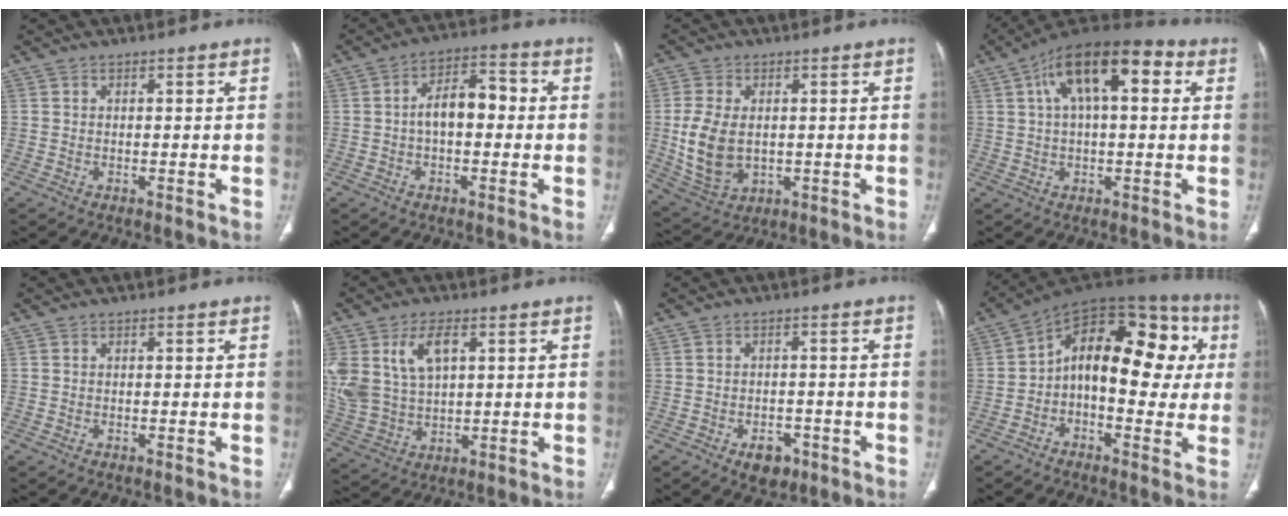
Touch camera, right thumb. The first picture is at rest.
{"total": 8.3, "force": [-0.3, 4.8, 6.8], "torque": [-0.098, 0.034, -0.013]}
{"total": 10.5, "force": [0.0, 7.0, 7.9], "torque": [-0.157, -0.008, 0.015]}
{"total": 16.6, "force": [5.3, 7.4, 13.8], "torque": [-0.208, 0.029, 0.077]}
{"total": 0.0}
{"total": 12.3, "force": [4.4, 7.3, 8.9], "torque": [-0.186, -0.007, 0.100]}
{"total": 3.5, "force": [-1.7, 2.4, 1.9], "torque": [-0.015, 0.005, -0.016]}
{"total": 21.0, "force": [1.5, 11.4, 17.6], "torque": [-0.211, 0.048, 0.009]}